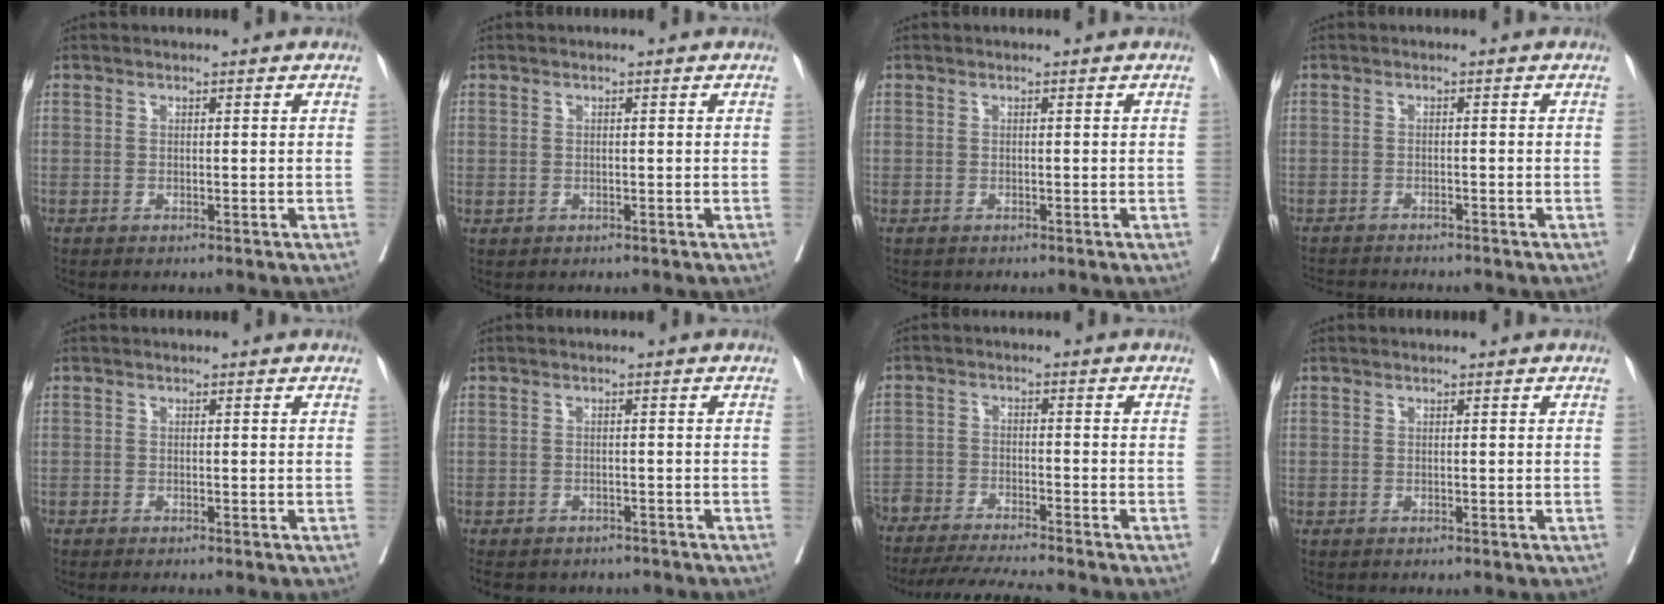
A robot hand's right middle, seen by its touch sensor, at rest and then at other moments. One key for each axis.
{"total": 0.5, "fx": -0.1, "fy": 0.4, "fz": 0.2, "tx": -0.007, "ty": 0.000, "tz": 0.003}
{"total": 0.0}
{"total": 5.3, "fx": -5.0, "fy": 0.4, "fz": 1.5, "tx": -0.015, "ty": -0.006, "tz": -0.076}
{"total": 1.4, "fx": -1.3, "fy": 0.1, "fz": 0.5, "tx": -0.009, "ty": -0.003, "tz": -0.020}
{"total": 11.1, "fx": -9.5, "fy": 4.8, "fz": 3.4, "tx": -0.076, "ty": -0.005, "tz": -0.112}
{"total": 13.9, "fx": -12.7, "fy": 0.5, "fz": 5.5, "tx": -0.088, "ty": -0.016, "tz": -0.202}
{"total": 0.0}